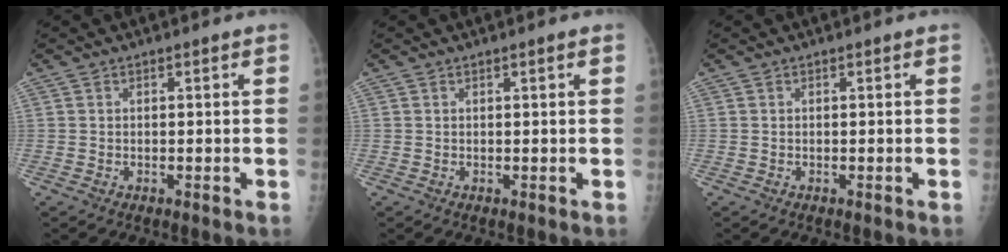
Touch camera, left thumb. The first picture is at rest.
{"total": 0.8, "force": [0.4, 0.0, 0.7], "torque": [-0.011, 0.001, 0.005]}
{"total": 0.0}